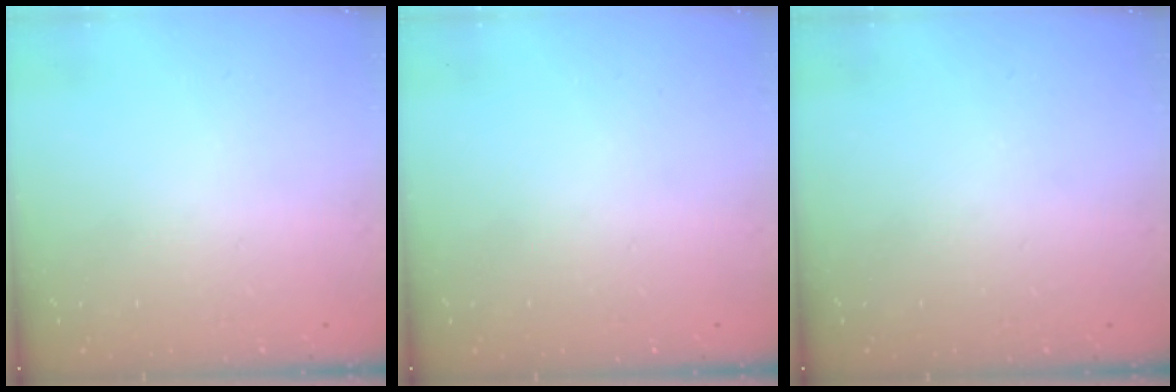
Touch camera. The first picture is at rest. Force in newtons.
{"total": 0.0}
{"total": 0.0}